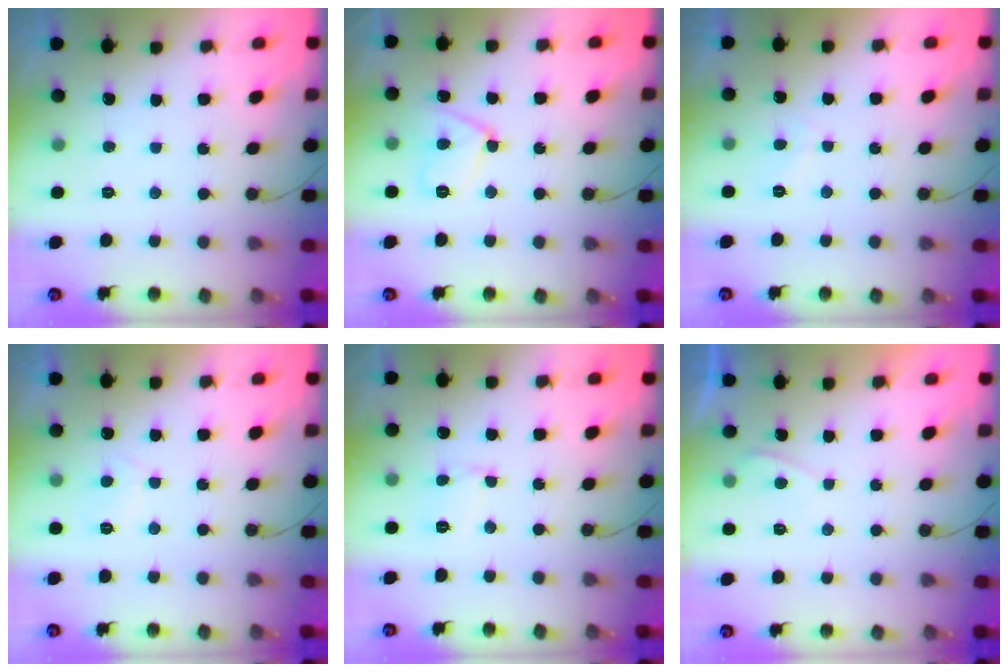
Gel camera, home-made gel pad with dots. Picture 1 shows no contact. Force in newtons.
{"total": 9.7, "press": 9.6, "slide": 1.9}
{"total": 1.4, "press": 1.3, "slide": 0.5}
{"total": 1.9, "press": 1.8, "slide": 0.4}
{"total": 4.8, "press": 4.8, "slide": 0.2}
{"total": 0.0}